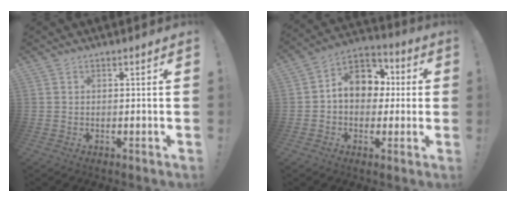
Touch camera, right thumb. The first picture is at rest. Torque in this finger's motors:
{"motor_torque": [1.51, 1.70, 1.05, -0.35, 0.02]}